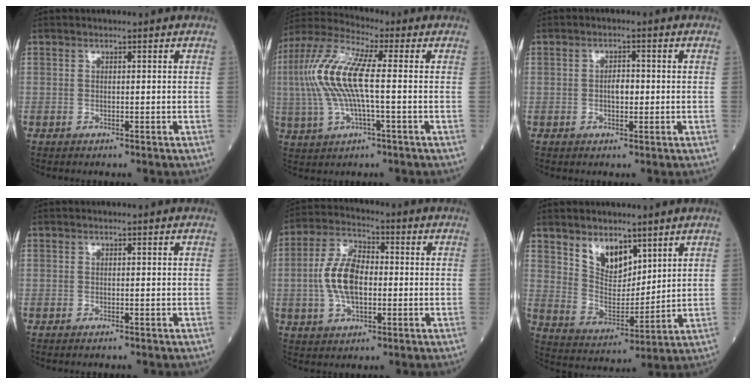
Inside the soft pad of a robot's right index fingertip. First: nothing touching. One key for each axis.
{"total": 12.2, "fx": 0.2, "fy": 2.3, "fz": 11.9, "tx": -0.271, "ty": 0.018, "tz": -0.003}
{"total": 2.2, "fx": -0.2, "fy": 1.1, "fz": 1.9, "tx": -0.031, "ty": 0.003, "tz": -0.003}
{"total": 0.0}
{"total": 9.5, "fx": -0.6, "fy": 5.0, "fz": 8.1, "tx": -0.174, "ty": 0.016, "tz": -0.012}
{"total": 7.9, "fx": 5.3, "fy": 4.1, "fz": 4.1, "tx": -0.074, "ty": -0.005, "tz": 0.108}